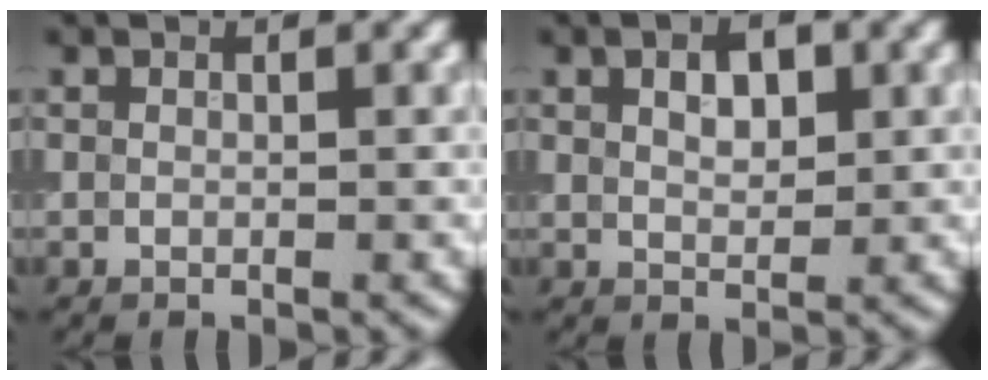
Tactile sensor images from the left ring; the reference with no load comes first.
{"total": 2.5, "force": [0.9, 1.4, 1.9], "torque": [-0.031, 0.003, 0.016]}